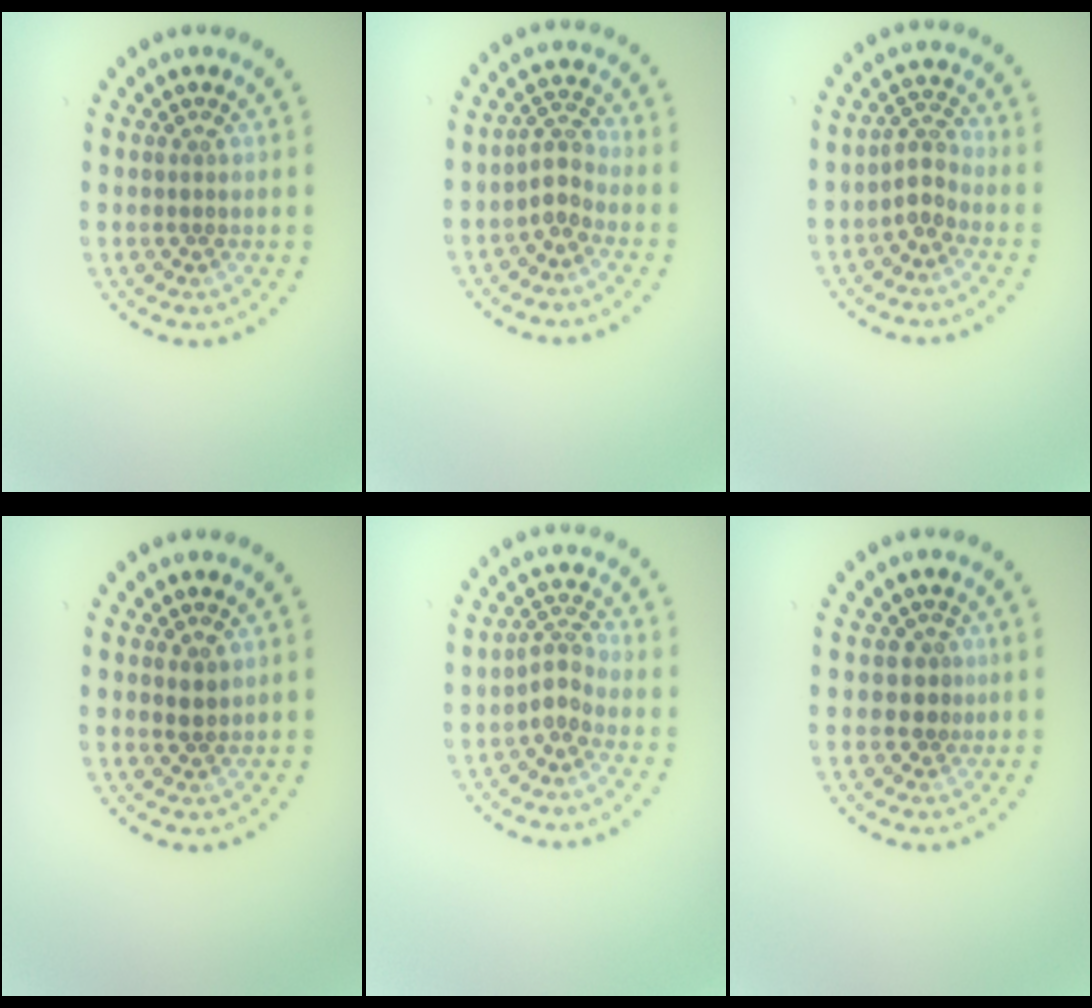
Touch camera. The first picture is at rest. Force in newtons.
{"total": 2.1, "press": 1.5, "slide": 1.4}
{"total": 2.1, "press": 1.5, "slide": 1.4}
{"total": 1.2, "press": 0.9, "slide": 0.7}
{"total": 2.2, "press": 1.5, "slide": 1.6}
{"total": 1.8, "press": 1.4, "slide": 1.1}